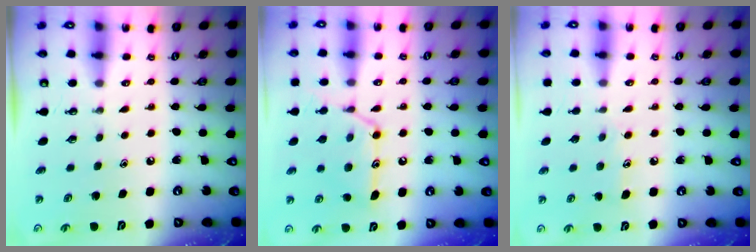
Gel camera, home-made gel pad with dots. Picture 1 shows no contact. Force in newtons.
{"total": 16.5, "press": 16.5, "slide": 1.3}
{"total": 6.1, "press": 6.1, "slide": 0.0}